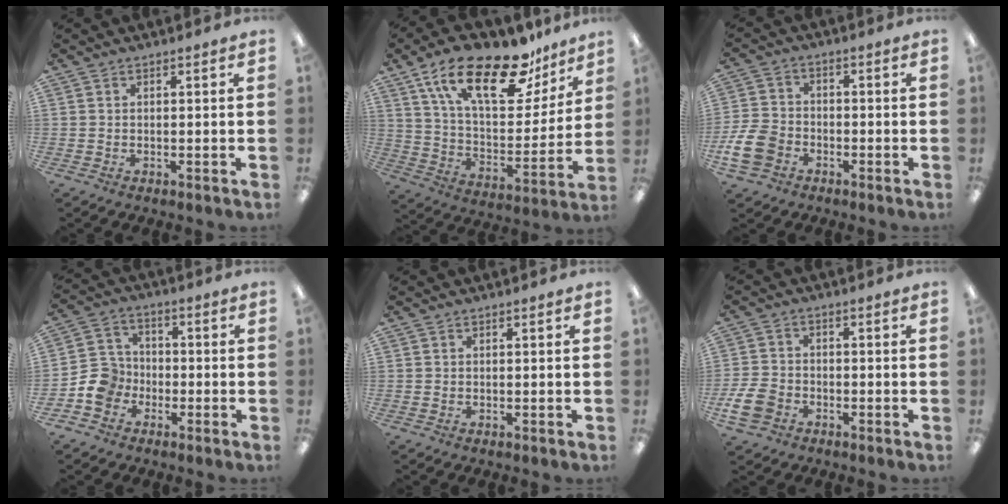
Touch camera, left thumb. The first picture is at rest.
{"total": 23.9, "force": [15.2, 9.9, 15.5], "torque": [-0.254, -0.080, 0.260]}
{"total": 9.0, "force": [-3.8, 6.6, 4.8], "torque": [-0.108, 0.021, -0.068]}
{"total": 8.0, "force": [-3.6, 6.7, 2.5], "torque": [-0.056, 0.034, -0.062]}
{"total": 0.0}
{"total": 7.2, "force": [-3.5, 5.0, 3.9], "torque": [-0.089, 0.013, -0.065]}